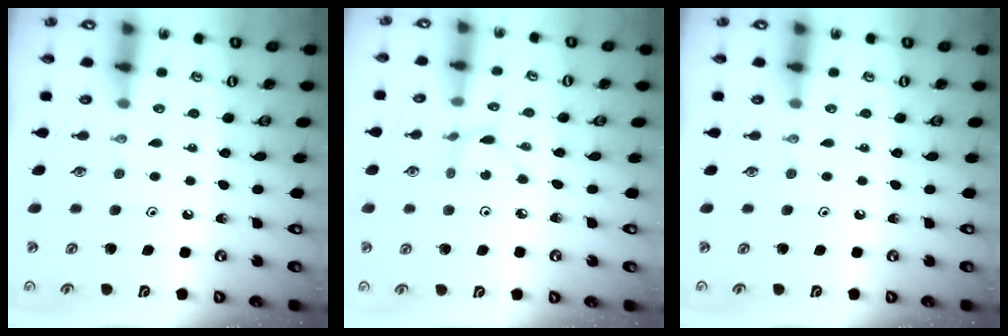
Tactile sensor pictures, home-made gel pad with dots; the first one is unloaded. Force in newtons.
{"total": 2.6, "press": 2.6, "slide": 0.3}
{"total": 0.0}